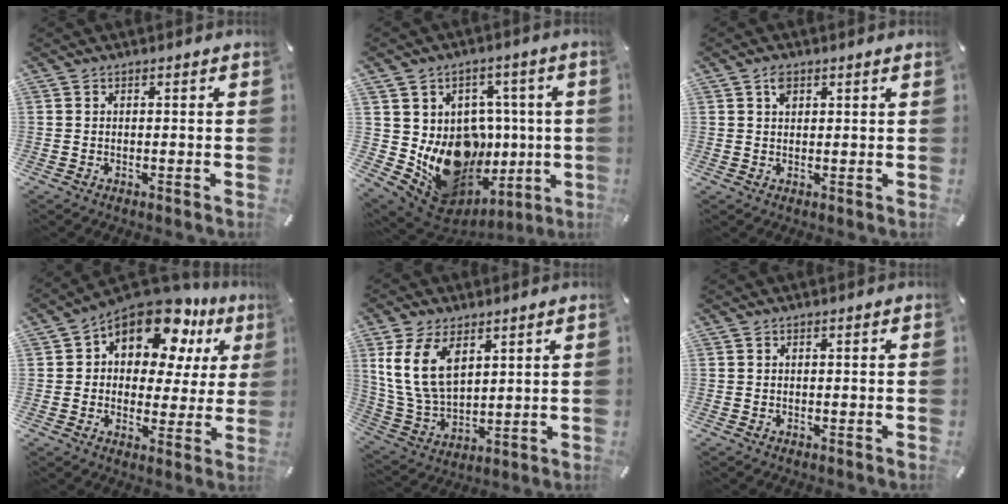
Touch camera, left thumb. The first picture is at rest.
{"total": 17.9, "force": [-1.4, 15.6, 8.7], "torque": [-0.152, -0.028, 0.023]}
{"total": 2.2, "force": [1.3, 1.0, 1.4], "torque": [-0.024, -0.002, 0.022]}
{"total": 14.7, "force": [9.7, 8.0, 7.6], "torque": [-0.115, -0.074, 0.168]}
{"total": 12.4, "force": [5.5, 7.7, 8.0], "torque": [-0.195, -0.015, 0.100]}
{"total": 0.0}